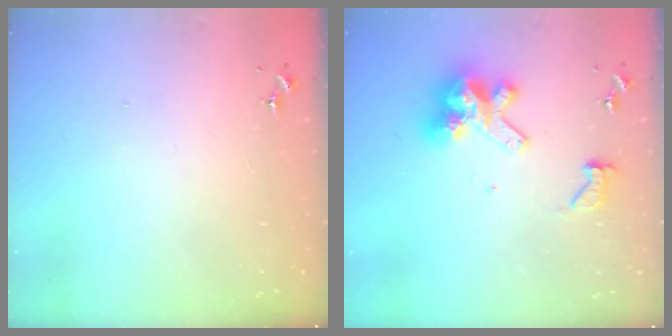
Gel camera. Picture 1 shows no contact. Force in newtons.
{"total": 14.1, "press": 14.0, "slide": 1.4}